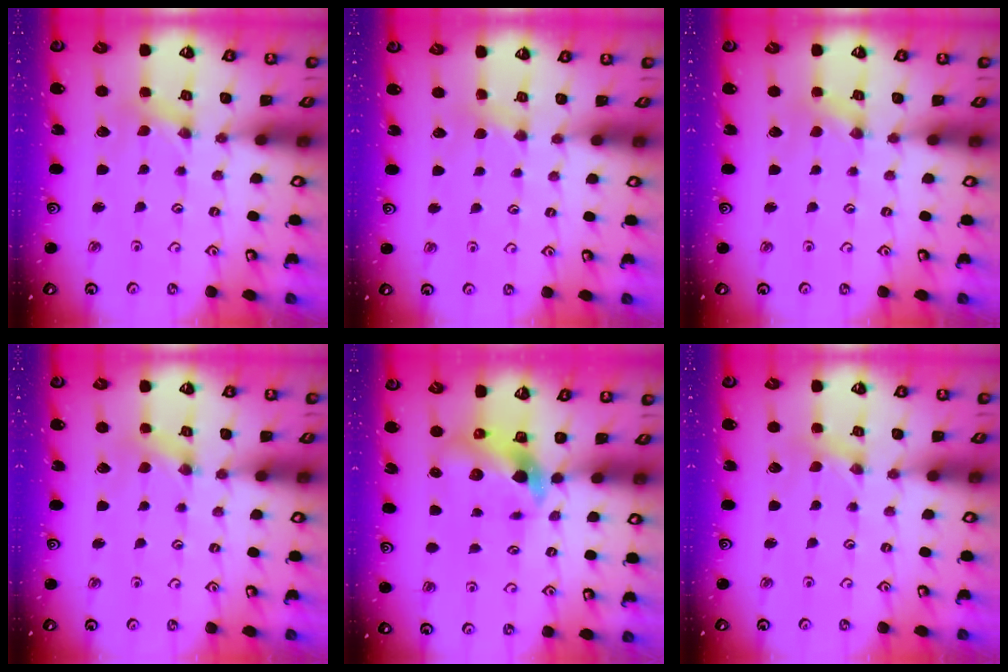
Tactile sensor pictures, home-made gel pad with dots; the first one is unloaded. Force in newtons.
{"total": 2.7, "press": 2.6, "slide": 0.4}
{"total": 0.8, "press": 0.7, "slide": 0.1}
{"total": 1.0, "press": 1.0, "slide": 0.3}
{"total": 7.9, "press": 7.8, "slide": 1.3}
{"total": 0.0}